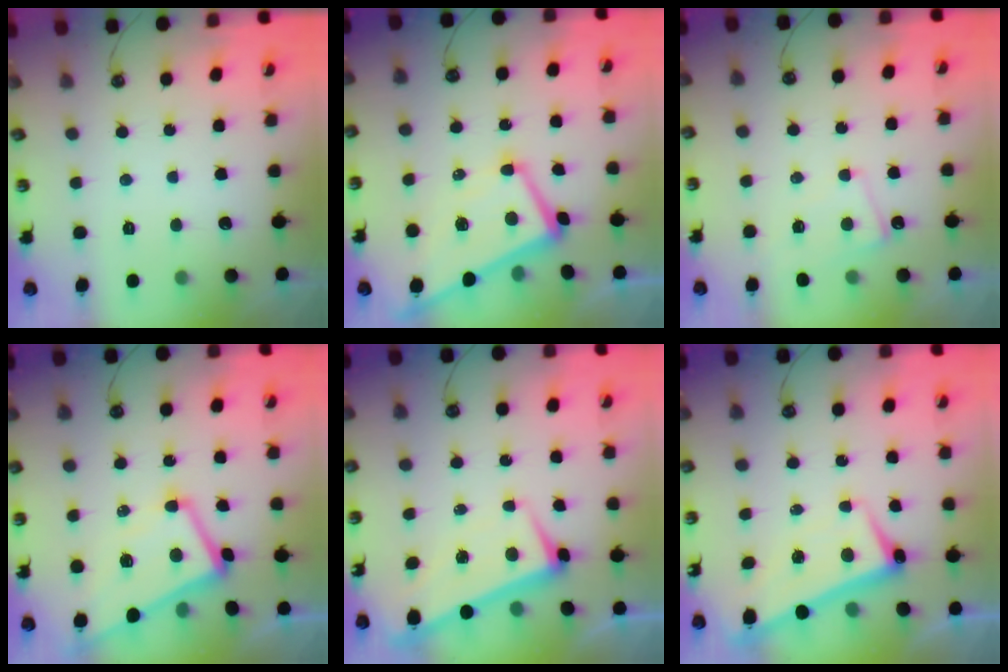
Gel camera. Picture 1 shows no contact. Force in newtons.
{"total": 3.1, "press": 3.0, "slide": 0.7}
{"total": 1.6, "press": 1.5, "slide": 0.5}
{"total": 1.1, "press": 0.7, "slide": 0.9}
{"total": 1.6, "press": 0.6, "slide": 1.4}
{"total": 2.6, "press": 2.5, "slide": 0.3}